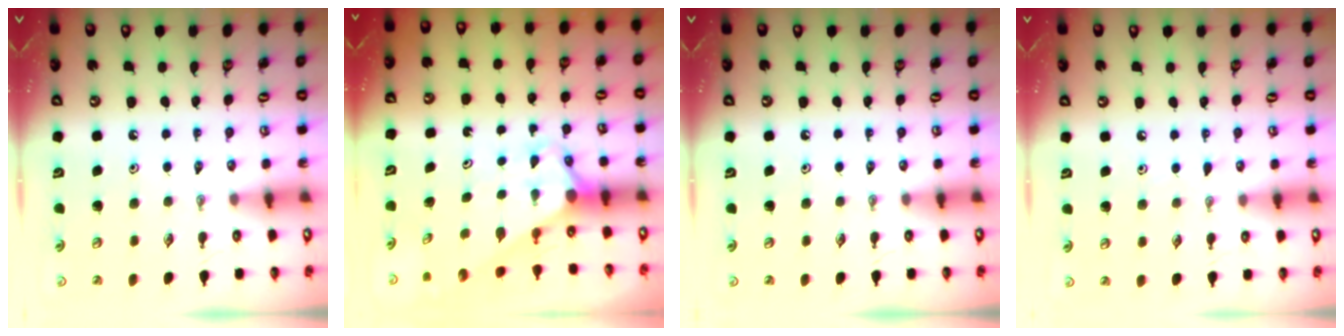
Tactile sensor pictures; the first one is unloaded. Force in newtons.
{"total": 2.7, "press": 2.7, "slide": 0.0}
{"total": 0.0}
{"total": 3.4, "press": 3.3, "slide": 0.5}